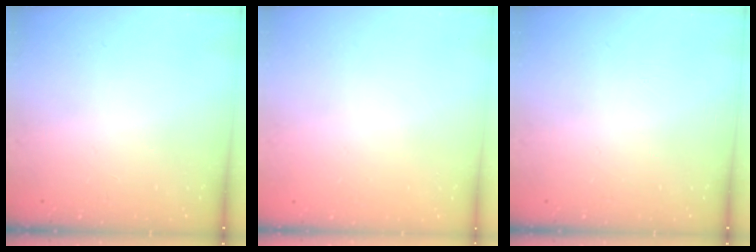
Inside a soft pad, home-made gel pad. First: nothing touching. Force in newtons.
{"total": 0.0}
{"total": 0.0}